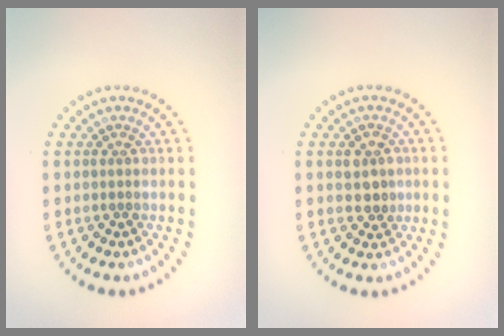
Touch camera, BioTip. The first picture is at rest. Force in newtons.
{"total": 2.1, "press": 2.1, "slide": 0.5}